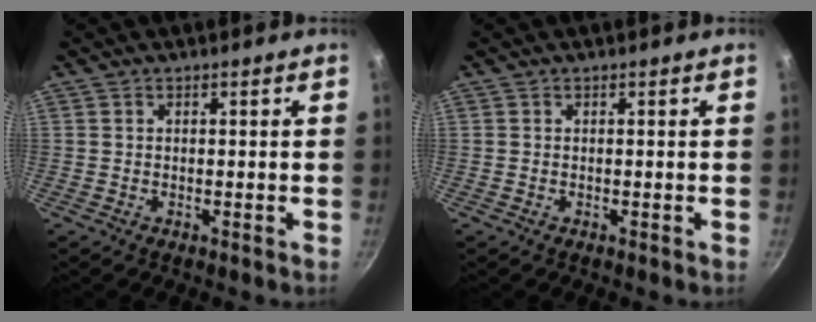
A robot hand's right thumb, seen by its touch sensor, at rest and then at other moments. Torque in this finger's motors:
{"motor_torque": [0.13, 0.10, 0.65, 0.07, 0.05]}